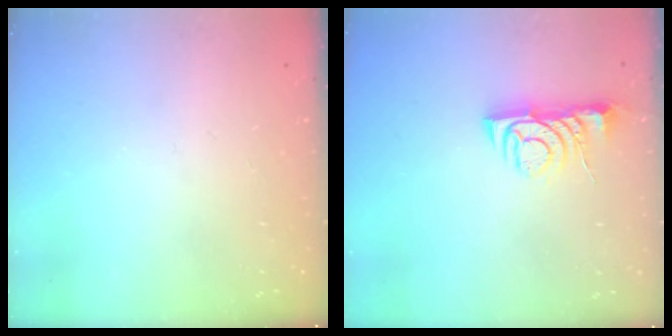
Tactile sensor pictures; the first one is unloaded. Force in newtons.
{"total": 5.5, "press": 5.4, "slide": 0.7}